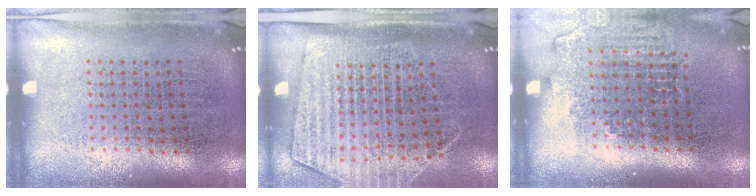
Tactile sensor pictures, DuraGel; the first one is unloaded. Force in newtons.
{"total": 1.7, "press": 1.5, "slide": 0.8}
{"total": 1.4, "press": 1.2, "slide": 0.6}